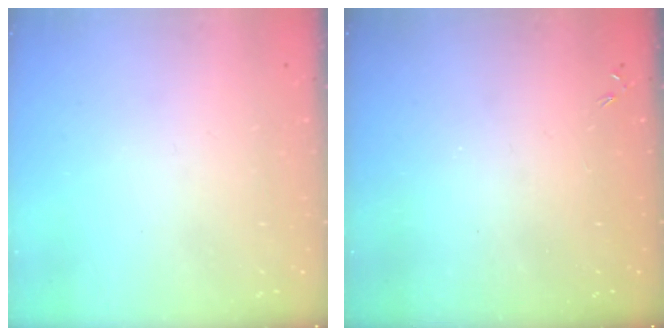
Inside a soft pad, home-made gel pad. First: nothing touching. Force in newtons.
{"total": 0.0}